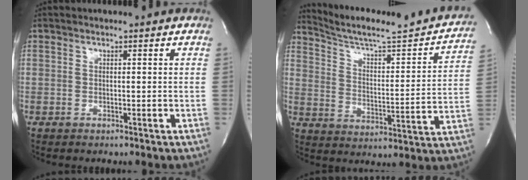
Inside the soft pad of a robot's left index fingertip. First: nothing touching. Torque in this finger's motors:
{"motor_torque": [0.26, -0.93, -0.02, -0.01]}